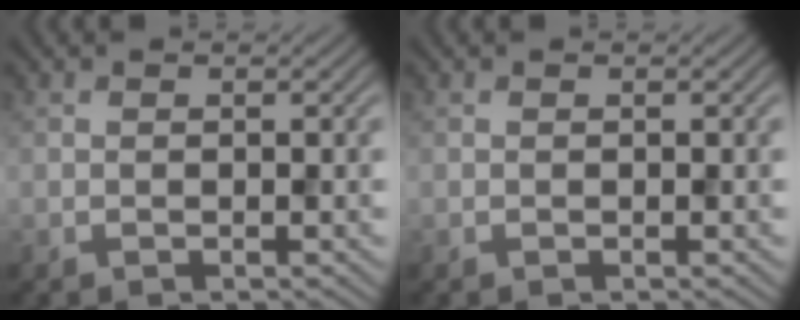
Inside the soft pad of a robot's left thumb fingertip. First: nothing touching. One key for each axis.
{"total": 0.0}